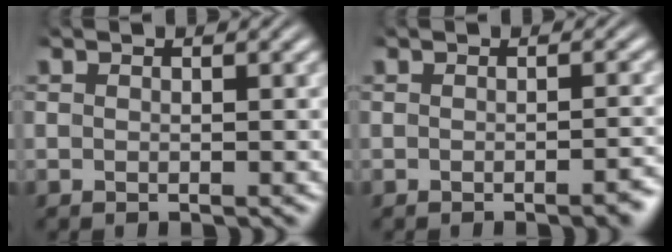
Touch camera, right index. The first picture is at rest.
{"total": 1.7, "force": [-1.3, 0.4, 1.0], "torque": [-0.009, 0.008, -0.025]}